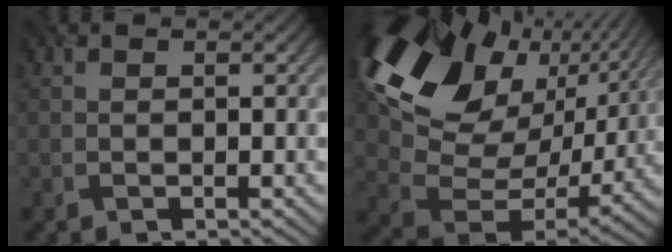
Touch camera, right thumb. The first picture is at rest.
{"total": 19.4, "force": [10.0, 12.1, 11.6], "torque": [-0.243, 0.034, 0.180]}